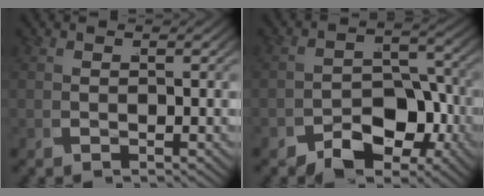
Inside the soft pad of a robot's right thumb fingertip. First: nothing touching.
{"total": 5.7, "force": [-3.4, 3.5, 3.0], "torque": [-0.045, -0.015, -0.058]}